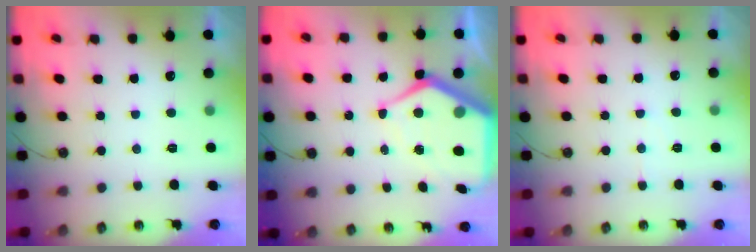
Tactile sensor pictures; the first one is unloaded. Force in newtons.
{"total": 12.6, "press": 12.5, "slide": 1.3}
{"total": 4.4, "press": 4.3, "slide": 0.7}